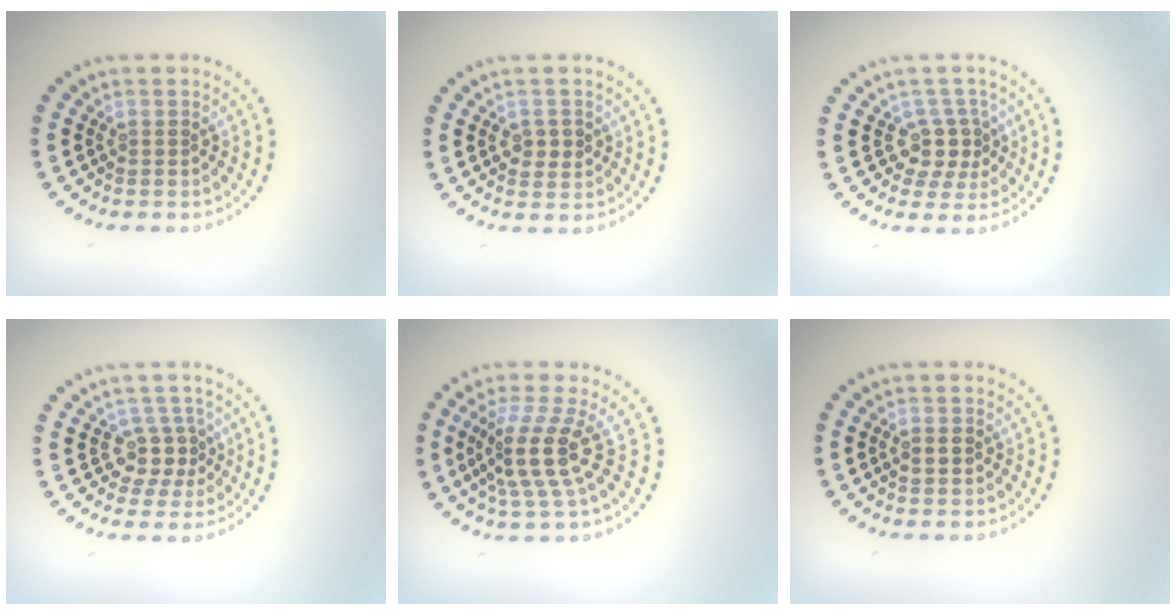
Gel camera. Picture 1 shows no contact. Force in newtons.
{"total": 1.8, "press": 1.8, "slide": 0.2}
{"total": 2.7, "press": 2.1, "slide": 1.8}
{"total": 2.7, "press": 2.1, "slide": 1.8}
{"total": 4.4, "press": 3.4, "slide": 2.8}
{"total": 1.6, "press": 1.6, "slide": 0.1}